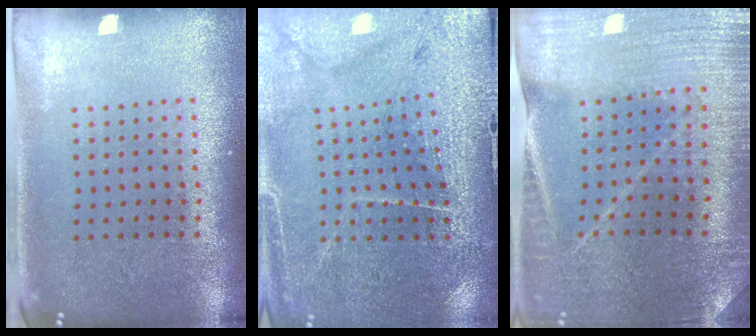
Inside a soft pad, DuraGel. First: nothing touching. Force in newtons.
{"total": 3.1, "press": 3.1, "slide": 0.2}
{"total": 2.0, "press": 2.0, "slide": 0.1}